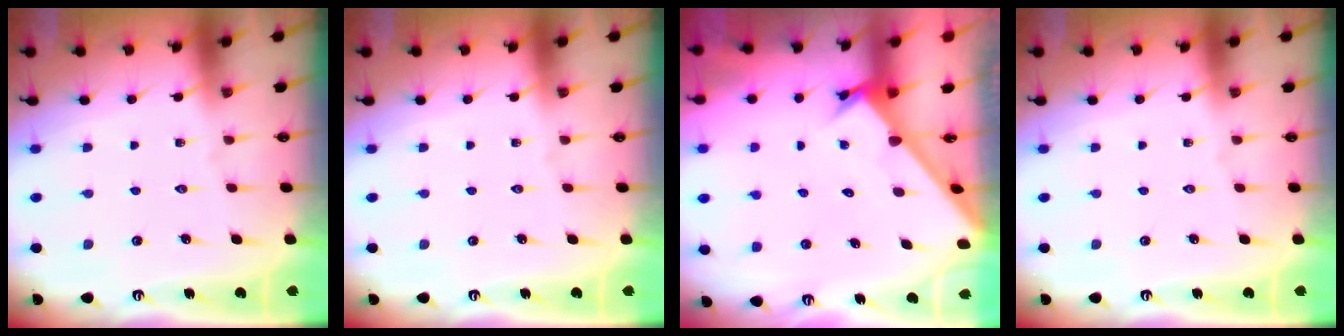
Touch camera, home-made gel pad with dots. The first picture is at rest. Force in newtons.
{"total": 0.0}
{"total": 2.7, "press": 2.7, "slide": 0.2}
{"total": 0.0}